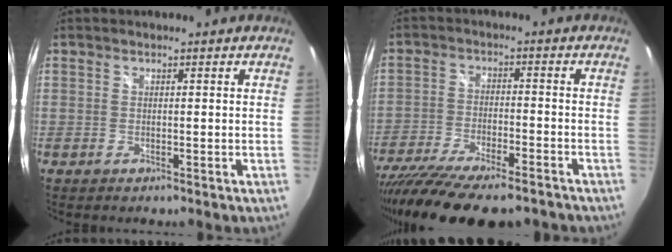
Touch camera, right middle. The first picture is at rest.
{"total": 19.7, "force": [-16.1, 4.7, 10.3], "torque": [-0.204, -0.048, -0.255]}